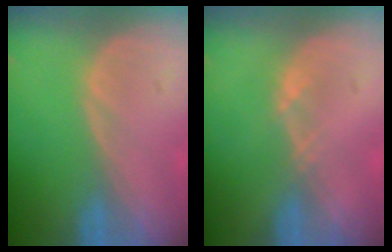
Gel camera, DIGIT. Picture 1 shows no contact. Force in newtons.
{"total": 0.8, "press": 0.8, "slide": 0.1}